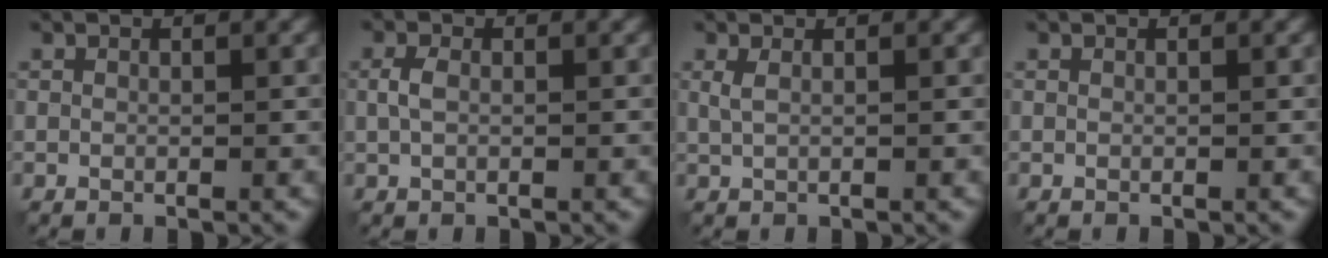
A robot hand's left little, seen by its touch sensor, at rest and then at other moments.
{"total": 1.6, "force": [0.0, 1.0, 1.2], "torque": [-0.031, 0.004, -0.002]}
{"total": 1.2, "force": [0.4, 0.4, 1.0], "torque": [-0.019, 0.003, 0.009]}
{"total": 0.0}